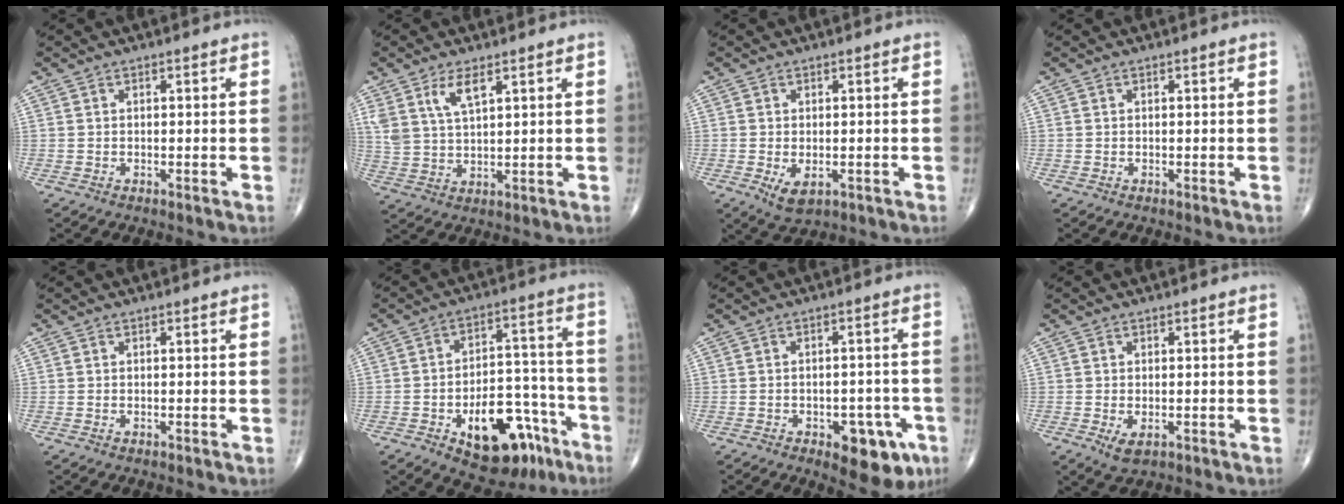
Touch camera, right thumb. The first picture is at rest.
{"total": 6.1, "force": [3.4, 2.4, 4.5], "torque": [-0.089, -0.015, 0.074]}
{"total": 4.1, "force": [-1.2, 2.2, 3.2], "torque": [-0.054, -0.010, -0.010]}
{"total": 0.0}
{"total": 0.0}
{"total": 18.3, "force": [-9.2, 9.6, 12.5], "torque": [-0.145, 0.072, -0.123]}
{"total": 10.3, "force": [-4.9, 5.2, 7.4], "torque": [-0.061, 0.025, -0.056]}
{"total": 3.1, "force": [-1.0, 1.6, 2.4], "torque": [-0.043, -0.007, -0.011]}